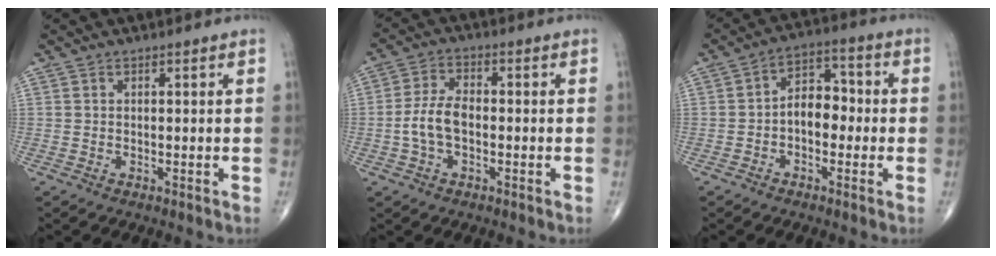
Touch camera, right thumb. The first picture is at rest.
{"total": 6.5, "force": [-1.2, 3.6, 5.2], "torque": [-0.113, 0.019, -0.027]}
{"total": 7.4, "force": [-1.1, 4.9, 5.5], "torque": [-0.062, 0.031, -0.031]}